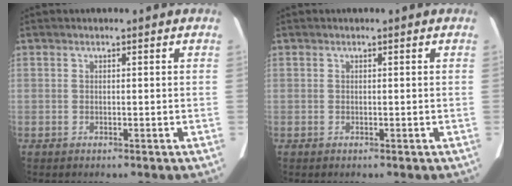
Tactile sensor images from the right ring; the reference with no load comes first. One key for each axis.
{"total": 0.0}